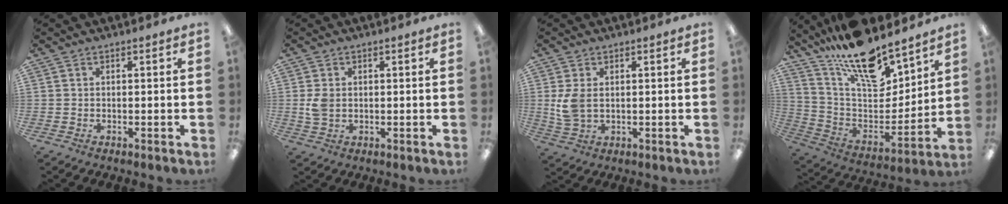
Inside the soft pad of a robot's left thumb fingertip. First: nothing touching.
{"total": 4.1, "force": [0.1, 2.9, 2.9], "torque": [-0.053, 0.000, 0.000]}
{"total": 5.9, "force": [0.7, 3.5, 4.6], "torque": [-0.107, -0.005, 0.006]}
{"total": 18.7, "force": [15.3, 6.6, 8.5], "torque": [-0.159, -0.108, 0.269]}